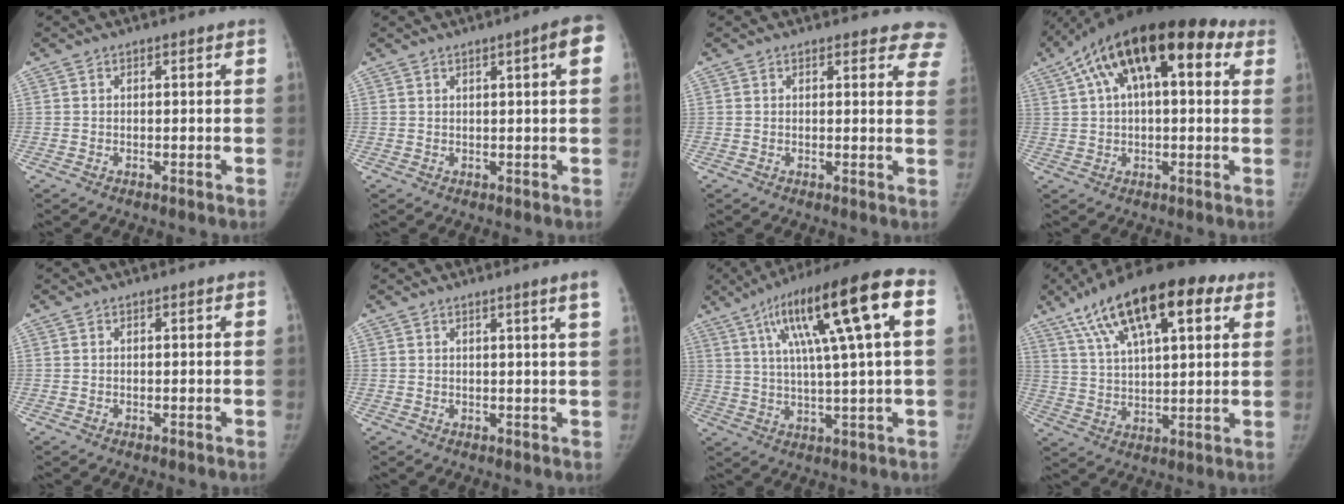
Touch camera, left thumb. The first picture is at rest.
{"total": 4.6, "force": [1.4, 0.6, 4.3], "torque": [-0.047, 0.002, 0.015]}
{"total": 6.8, "force": [6.2, 2.6, 1.0], "torque": [0.040, -0.026, 0.037]}
{"total": 21.5, "force": [8.4, 10.1, 17.1], "torque": [-0.257, 0.046, 0.129]}
{"total": 0.0}
{"total": 3.4, "force": [2.0, -1.0, 2.5], "torque": [-0.036, -0.013, 0.029]}
{"total": 19.7, "force": [6.3, 3.1, 18.5], "torque": [-0.305, 0.021, 0.096]}
{"total": 22.1, "force": [11.2, 8.8, 17.0], "torque": [-0.263, -0.006, 0.188]}